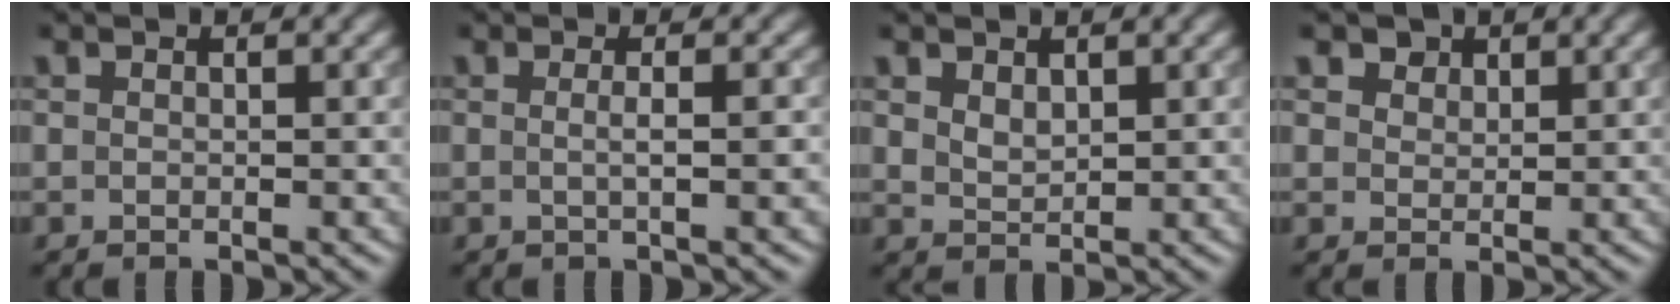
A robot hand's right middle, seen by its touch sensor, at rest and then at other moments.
{"total": 2.1, "force": [-0.1, 0.5, 2.0], "torque": [-0.029, -0.001, -0.007]}
{"total": 1.6, "force": [0.9, 1.0, 1.0], "torque": [-0.021, -0.002, 0.022]}
{"total": 2.6, "force": [1.8, 1.6, 0.8], "torque": [-0.023, -0.007, 0.031]}